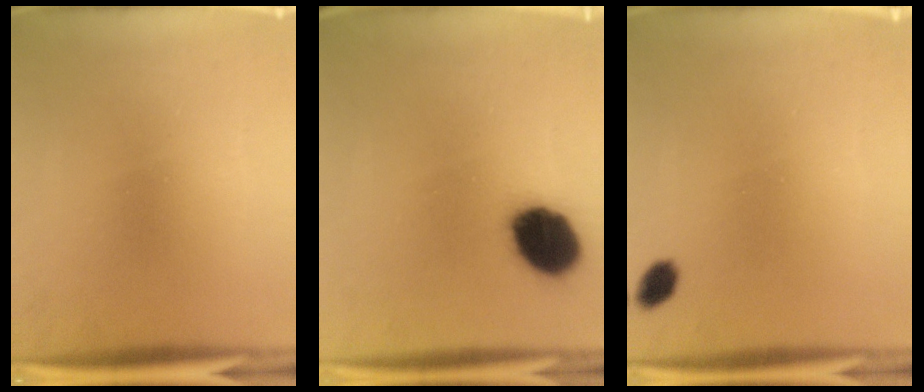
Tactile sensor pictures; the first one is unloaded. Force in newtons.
{"total": 11.9}
{"total": 2.5}